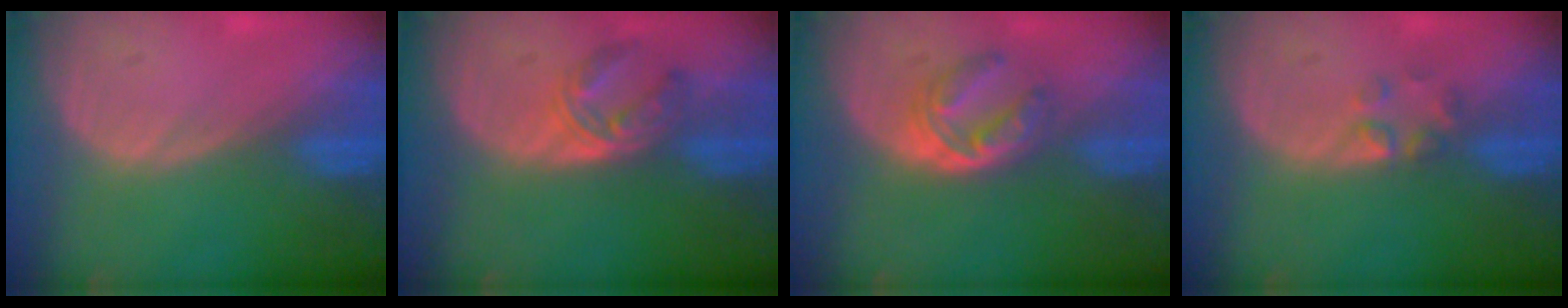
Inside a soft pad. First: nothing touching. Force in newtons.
{"total": 5.5, "press": 4.9, "slide": 2.6}
{"total": 6.0, "press": 5.0, "slide": 3.3}
{"total": 2.2, "press": 2.2, "slide": 0.2}